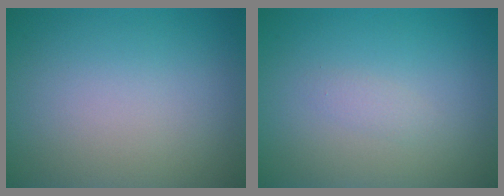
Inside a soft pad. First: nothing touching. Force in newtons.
{"total": 0.7, "press": 0.7, "slide": 0.0}